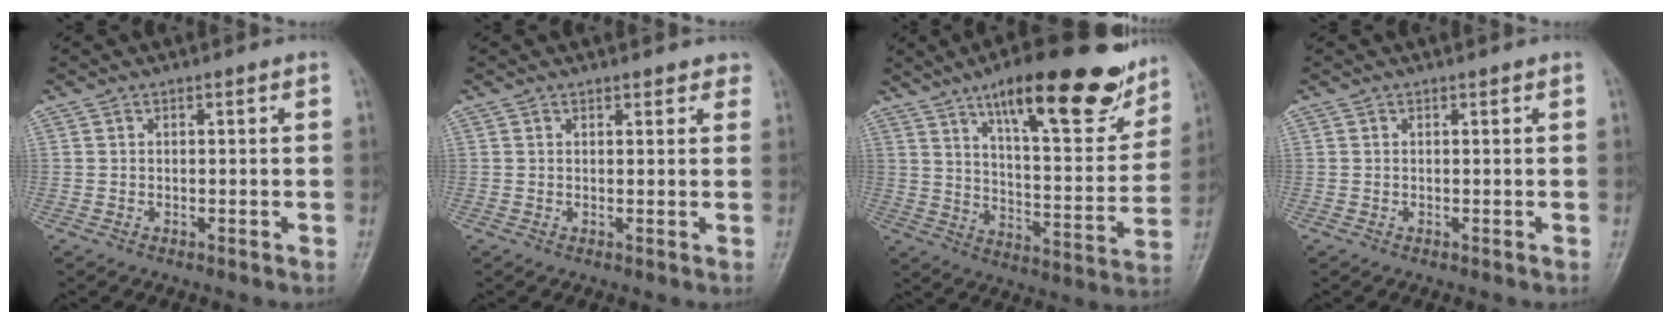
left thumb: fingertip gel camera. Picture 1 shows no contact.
{"total": 2.1, "force": [1.7, 1.0, 0.7], "torque": [0.015, -0.003, 0.014]}
{"total": 23.9, "force": [15.0, 7.3, 17.1], "torque": [-0.207, -0.055, 0.228]}
{"total": 0.0}